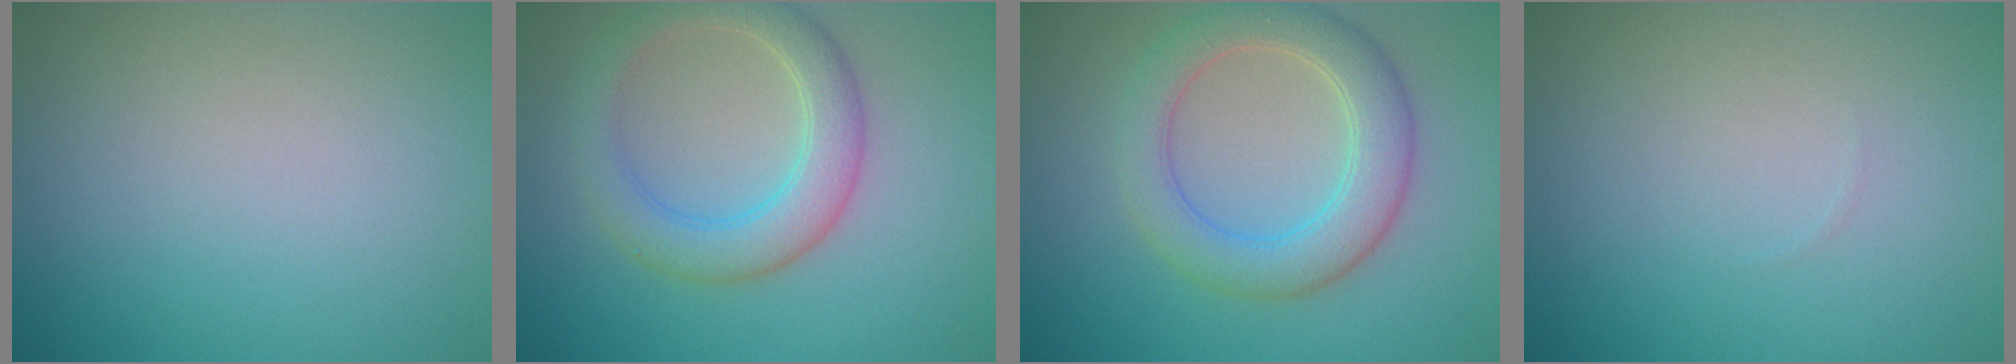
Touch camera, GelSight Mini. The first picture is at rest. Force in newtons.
{"total": 4.4, "press": 4.4, "slide": 0.2}
{"total": 5.0, "press": 5.0, "slide": 0.1}
{"total": 0.0}